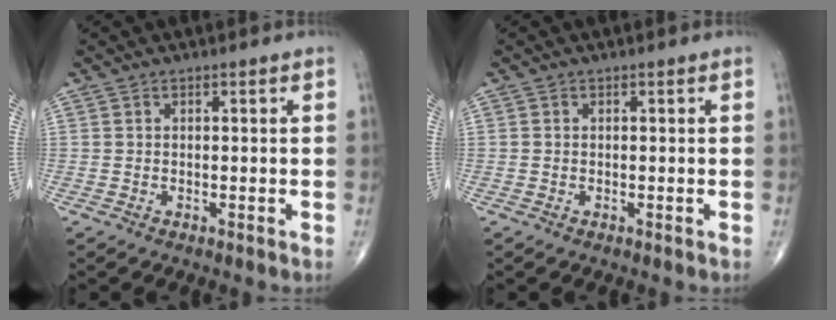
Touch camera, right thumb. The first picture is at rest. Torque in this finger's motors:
{"motor_torque": [-0.35, -0.11, 0.00, -0.19, -0.01]}